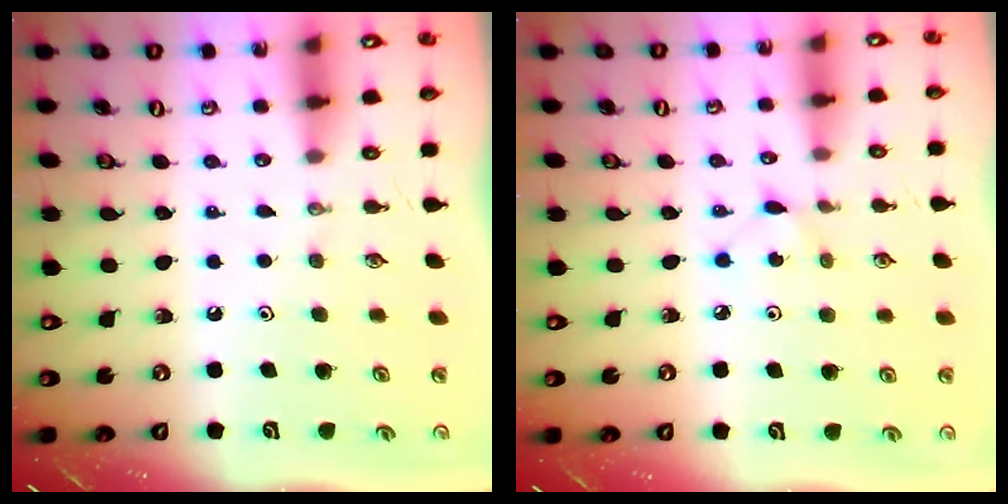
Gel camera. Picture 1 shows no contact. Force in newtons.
{"total": 2.8, "press": 2.8, "slide": 0.4}